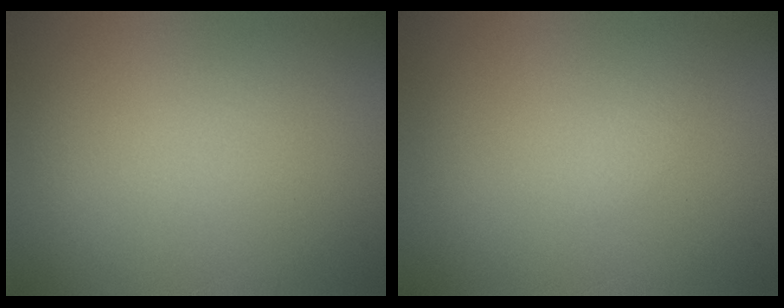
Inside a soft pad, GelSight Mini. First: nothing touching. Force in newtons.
{"total": 0.5, "press": 0.5, "slide": 0.0}